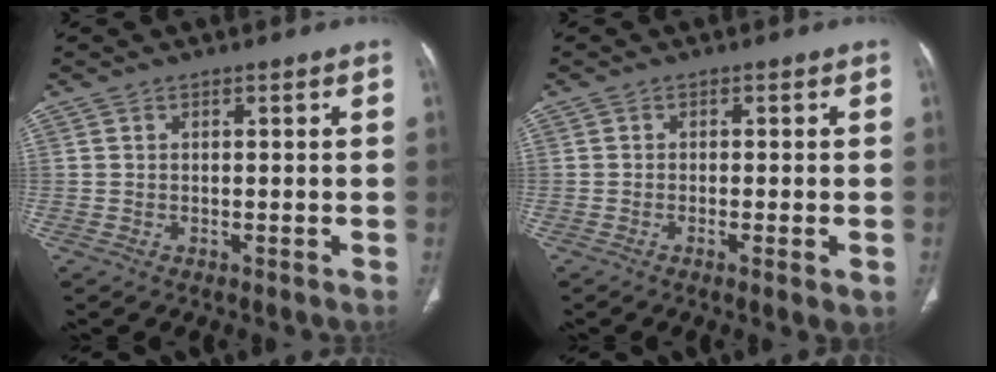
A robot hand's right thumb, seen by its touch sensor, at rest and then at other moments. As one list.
[{"total": 3.0, "force": [-1.1, 0.7, 2.7], "torque": [-0.048, -0.007, -0.018]}]